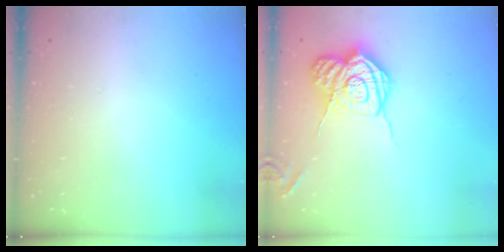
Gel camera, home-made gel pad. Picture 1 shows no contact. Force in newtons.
{"total": 14.2, "press": 14.1, "slide": 0.8}